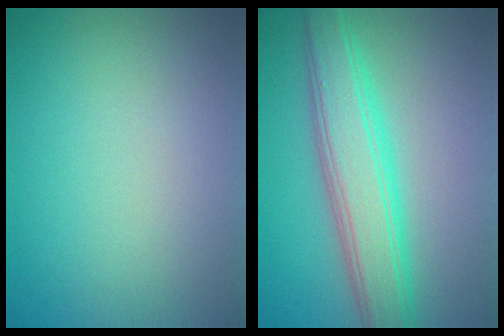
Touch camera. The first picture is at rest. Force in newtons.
{"total": 6.1, "press": 6.1, "slide": 0.3}